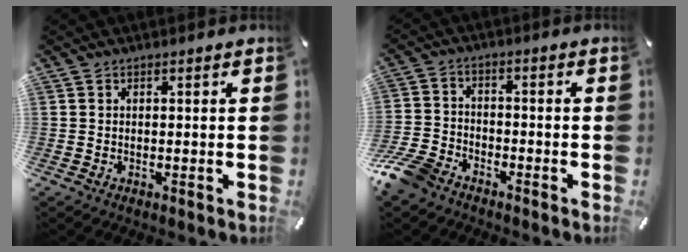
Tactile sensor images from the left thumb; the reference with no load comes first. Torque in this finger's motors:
{"motor_torque": [-0.60, 0.97, 0.38, 0.43, 0.19]}